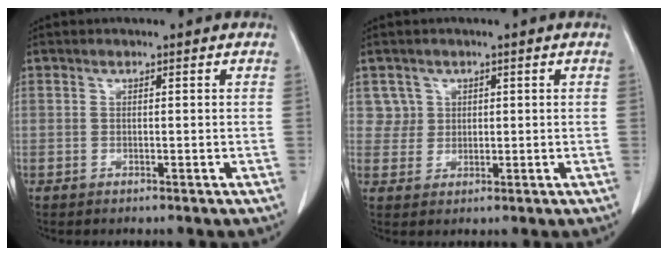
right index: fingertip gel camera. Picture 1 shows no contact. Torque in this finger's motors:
{"motor_torque": [-0.15, 0.13, -0.07, -0.03]}